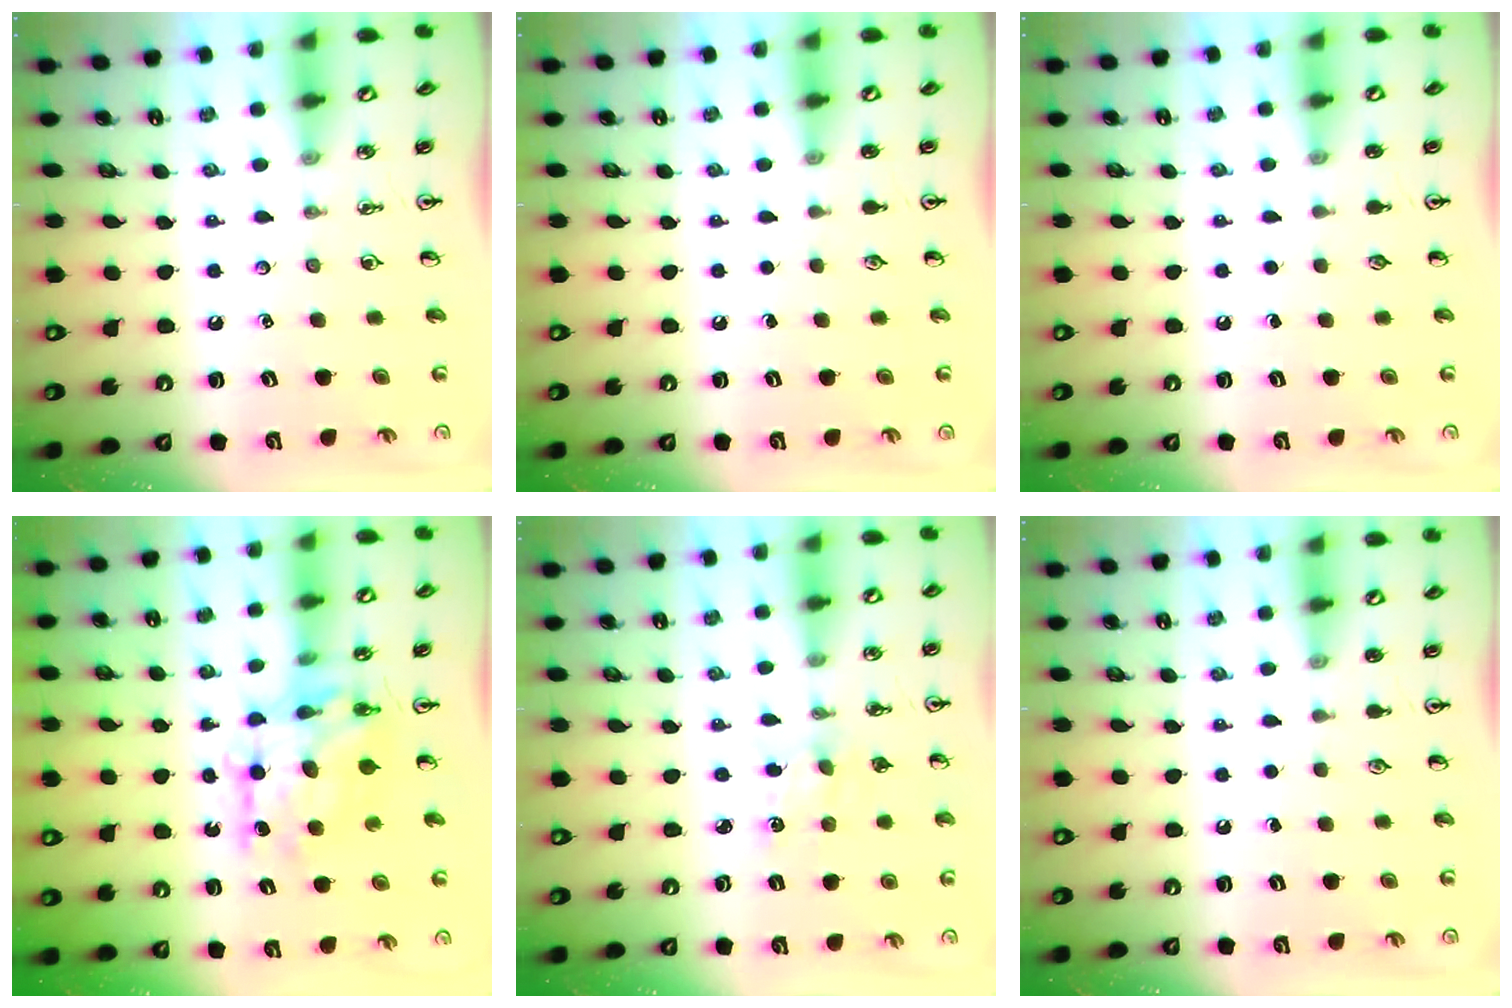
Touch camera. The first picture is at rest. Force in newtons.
{"total": 0.0}
{"total": 0.0}
{"total": 9.2, "press": 9.2, "slide": 0.9}
{"total": 2.8, "press": 2.8, "slide": 0.3}
{"total": 0.0}